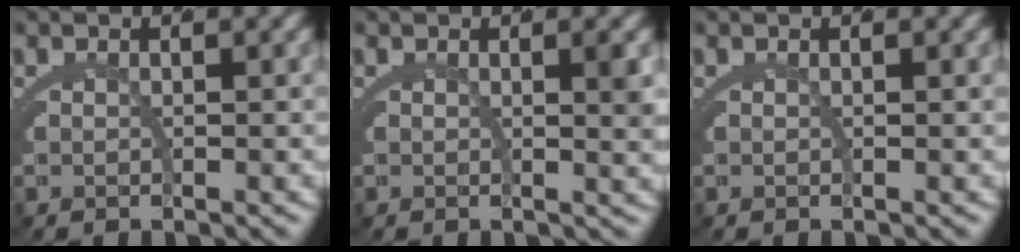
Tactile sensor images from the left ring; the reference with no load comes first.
{"total": 1.6, "force": [0.3, -0.2, 1.6], "torque": [-0.020, -0.008, 0.007]}
{"total": 0.0}